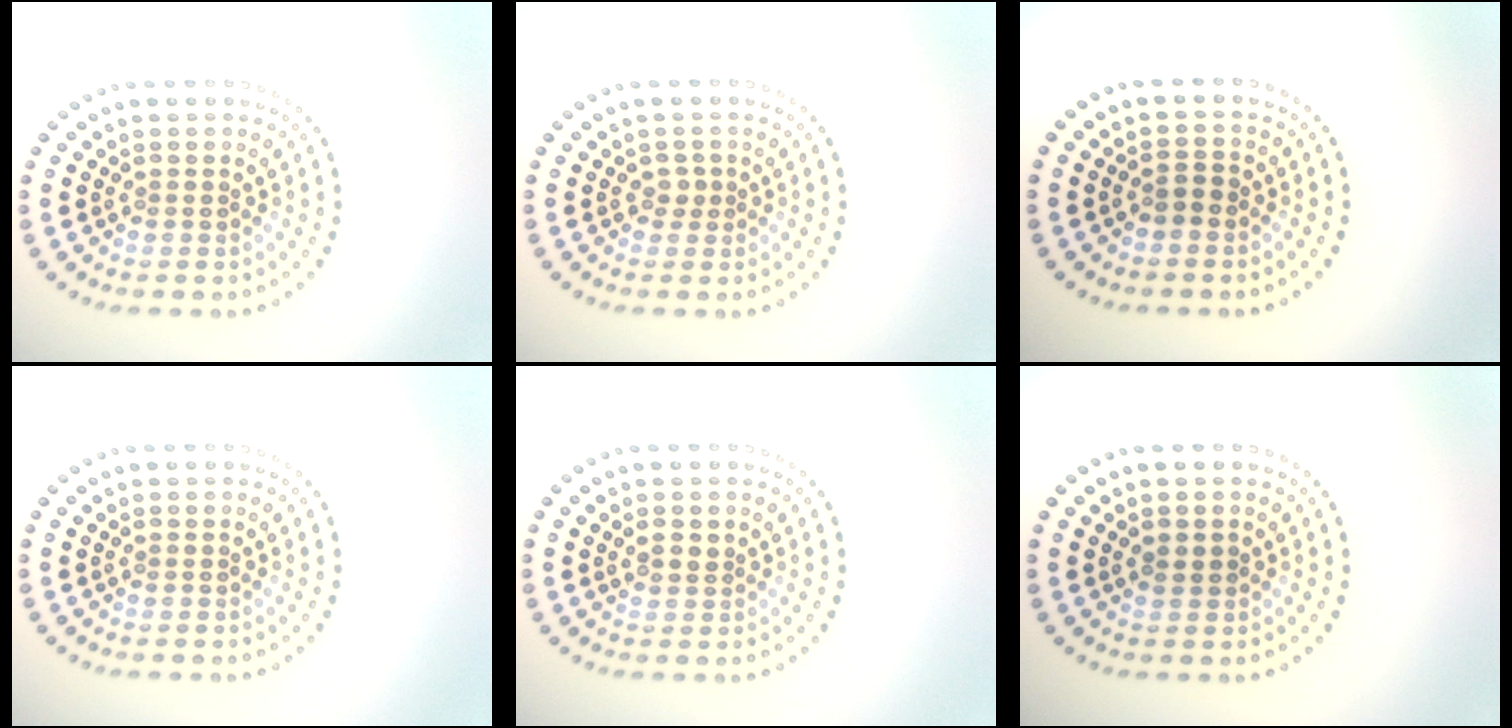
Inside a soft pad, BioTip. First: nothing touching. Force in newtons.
{"total": 0.9, "press": 0.7, "slide": 0.5}
{"total": 1.1, "press": 1.0, "slide": 0.6}
{"total": 0.0}
{"total": 1.3, "press": 1.2, "slide": 0.6}
{"total": 0.9, "press": 0.9, "slide": 0.0}